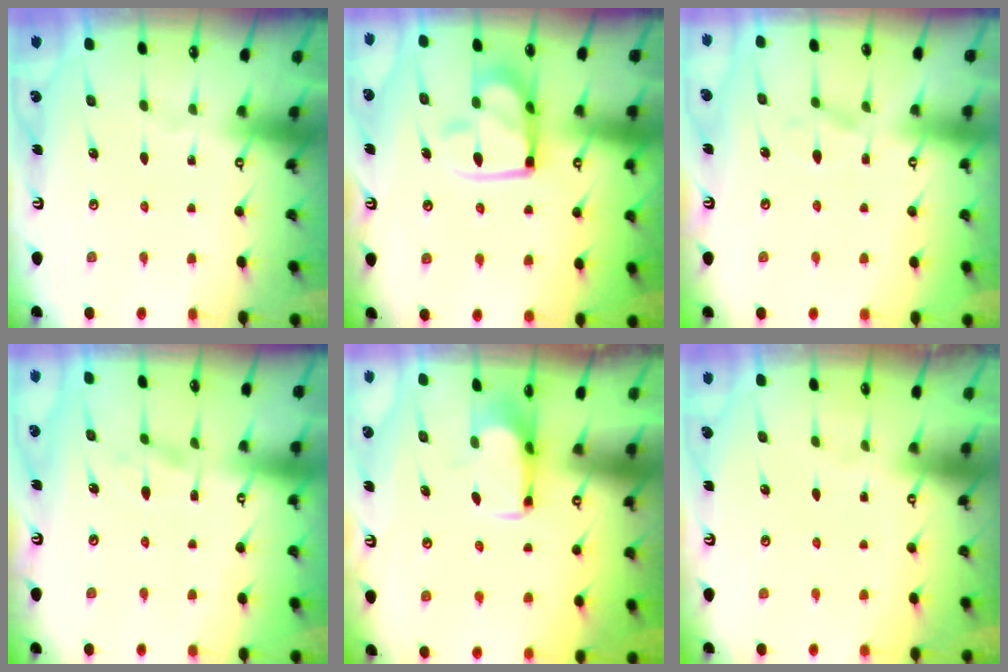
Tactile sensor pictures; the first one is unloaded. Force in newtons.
{"total": 13.3, "press": 13.2, "slide": 1.7}
{"total": 1.4, "press": 1.0, "slide": 1.0}
{"total": 2.3, "press": 2.1, "slide": 1.0}
{"total": 1.5, "press": 1.4, "slide": 0.4}
{"total": 1.5, "press": 1.4, "slide": 0.7}